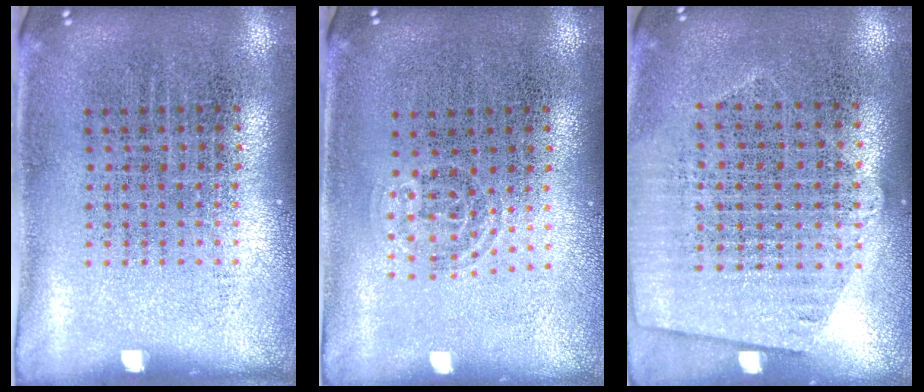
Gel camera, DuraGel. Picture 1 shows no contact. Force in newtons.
{"total": 0.9, "press": 0.7, "slide": 0.6}
{"total": 1.3, "press": 1.2, "slide": 0.5}